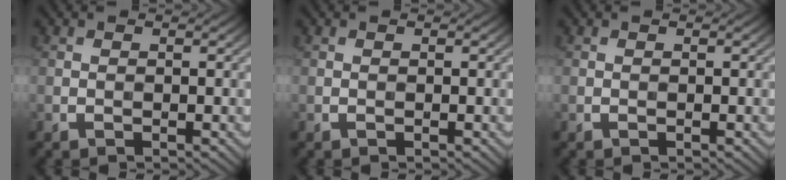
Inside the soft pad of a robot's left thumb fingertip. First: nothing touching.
{"total": 0.0}
{"total": 0.0}